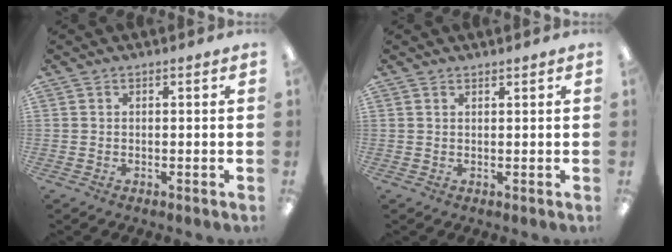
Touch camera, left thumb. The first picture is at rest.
{"total": 0.8, "force": [0.8, 0.0, 0.0], "torque": [-0.002, -0.001, 0.014]}